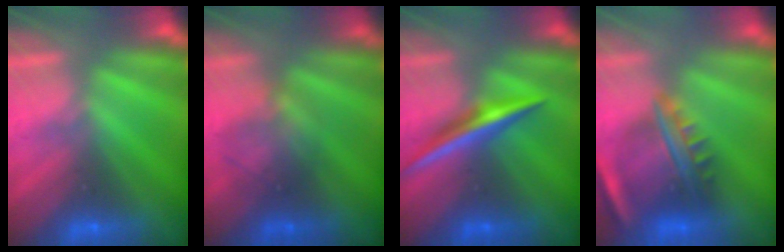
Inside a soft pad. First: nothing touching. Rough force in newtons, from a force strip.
{"total": 1.7}
{"total": 1.9}
{"total": 7.6}